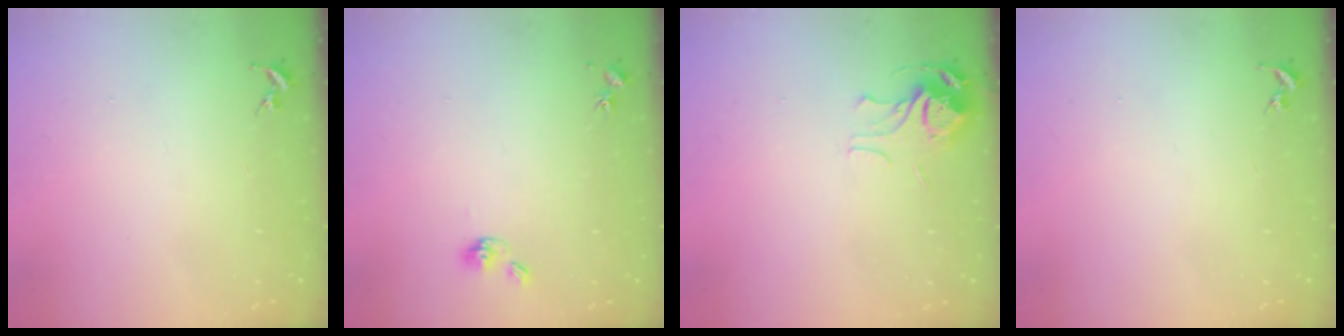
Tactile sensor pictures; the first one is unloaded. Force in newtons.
{"total": 6.0, "press": 5.6, "slide": 2.1}
{"total": 7.1, "press": 7.1, "slide": 0.2}
{"total": 0.0}